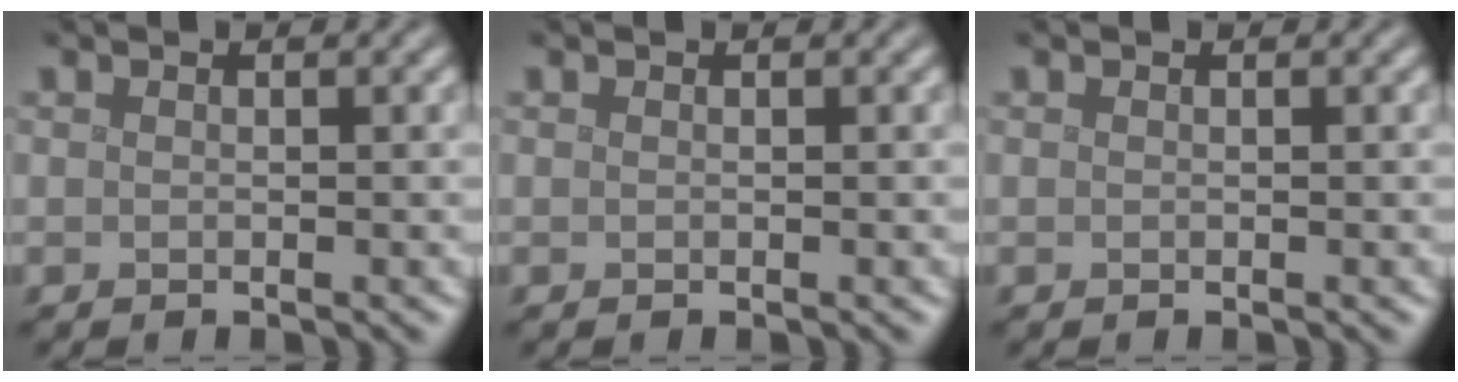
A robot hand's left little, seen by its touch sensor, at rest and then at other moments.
{"total": 0.0}
{"total": 0.0}